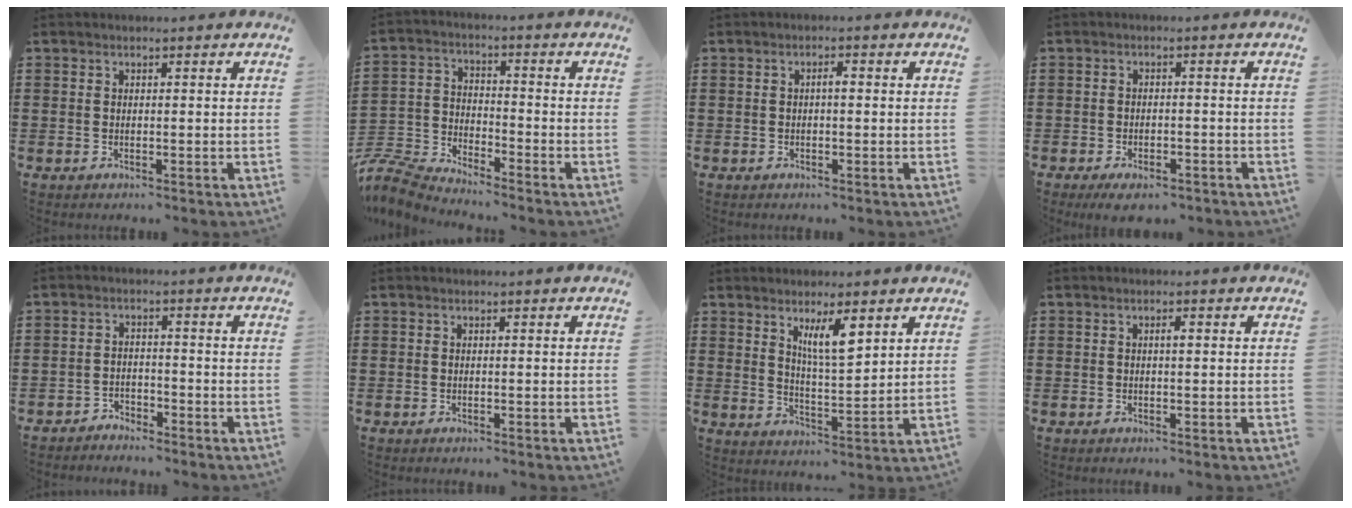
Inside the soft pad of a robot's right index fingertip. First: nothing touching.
{"total": 6.1, "force": [-6.0, 0.3, 1.0], "torque": [-0.049, -0.011, -0.127]}
{"total": 1.2, "force": [-0.1, 0.3, 1.2], "torque": [-0.022, 0.001, -0.003]}
{"total": 1.8, "force": [-1.7, 0.3, 0.4], "torque": [-0.012, -0.002, -0.035]}
{"total": 2.3, "force": [-2.2, 0.5, -0.1], "torque": [-0.009, 0.001, -0.049]}
{"total": 0.0}
{"total": 6.4, "force": [3.6, 1.7, 5.0], "torque": [-0.100, 0.000, 0.059]}
{"total": 0.9, "force": [0.1, 0.2, 0.9], "torque": [-0.017, 0.001, 0.001]}